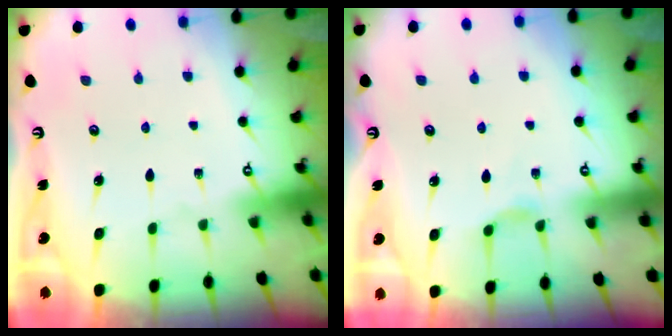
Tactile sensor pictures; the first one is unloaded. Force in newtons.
{"total": 2.9, "press": 2.9, "slide": 0.5}